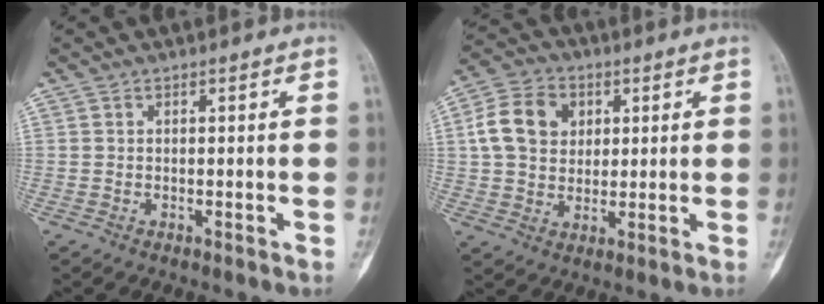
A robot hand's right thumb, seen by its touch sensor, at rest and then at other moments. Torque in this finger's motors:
{"motor_torque": [0.55, 0.65, 1.02, -0.24, 0.01]}